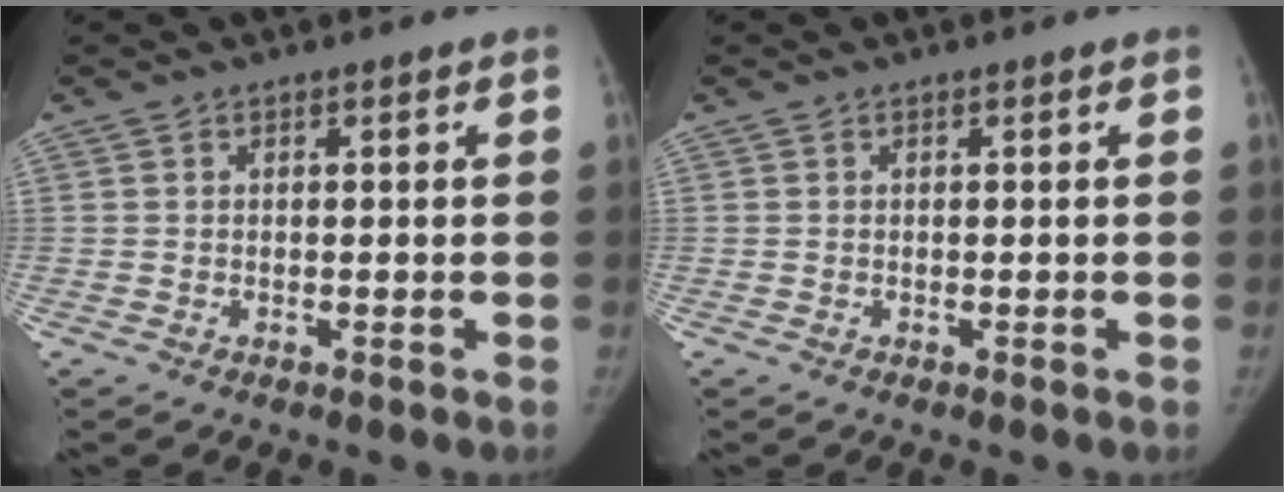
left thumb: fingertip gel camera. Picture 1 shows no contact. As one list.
[{"total": 0.0}]